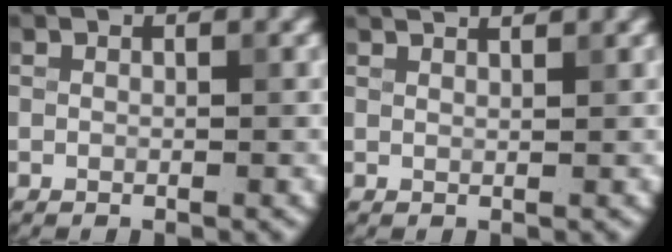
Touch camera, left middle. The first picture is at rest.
{"total": 1.9, "force": [1.8, -0.2, 0.3], "torque": [-0.010, 0.008, 0.028]}